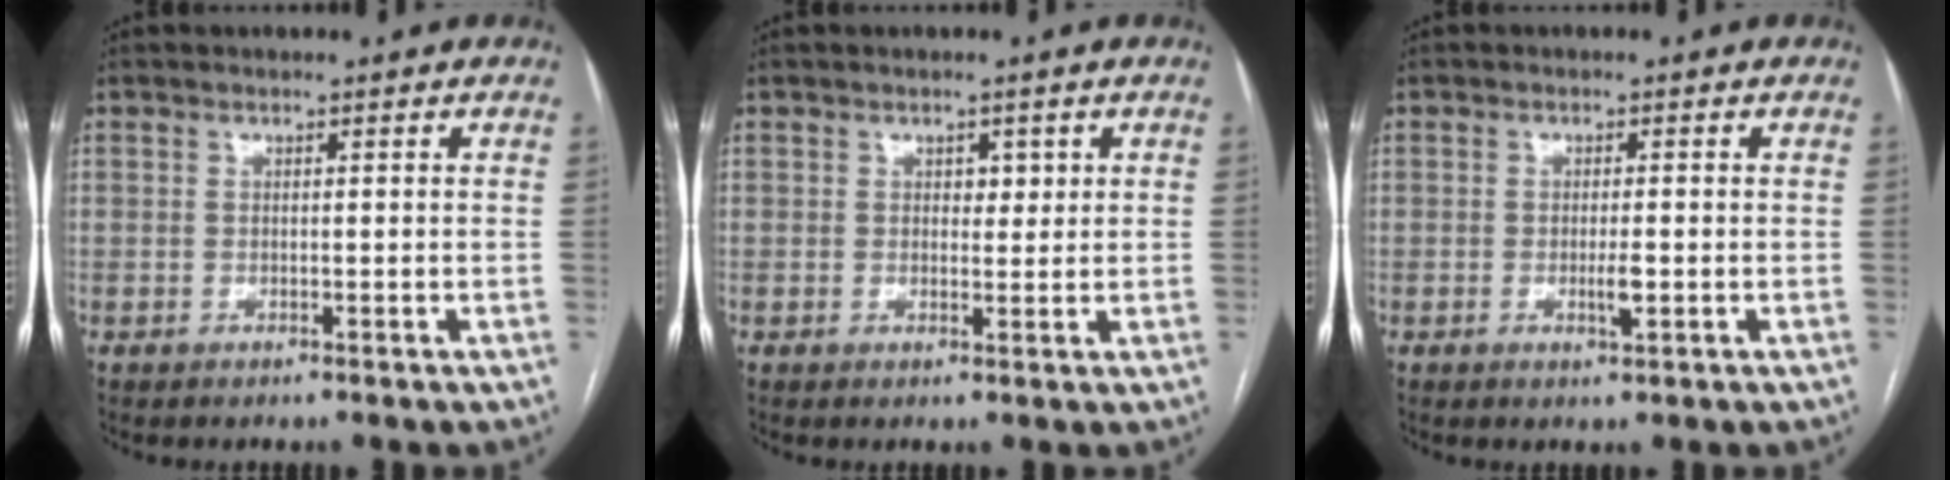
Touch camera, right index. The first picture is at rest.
{"total": 1.9, "force": [0.7, 1.2, 1.2], "torque": [-0.011, 0.000, 0.009]}
{"total": 2.1, "force": [-0.4, 0.4, 2.0], "torque": [-0.038, -0.002, -0.003]}